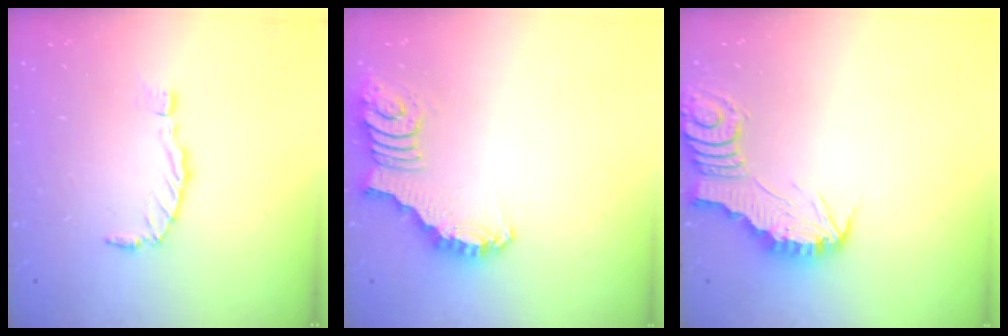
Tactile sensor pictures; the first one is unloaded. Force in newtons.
{"total": 2.5, "press": 2.5, "slide": 0.5}
{"total": 2.9, "press": 2.9, "slide": 0.3}